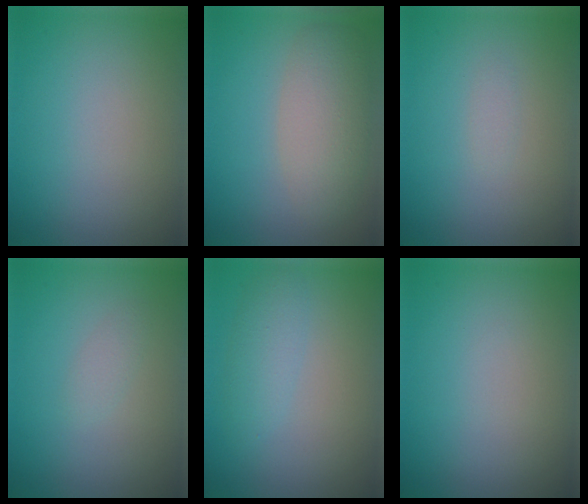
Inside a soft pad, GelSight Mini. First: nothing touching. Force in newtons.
{"total": 4.5, "press": 4.5, "slide": 0.2}
{"total": 0.5, "press": 0.5, "slide": 0.0}
{"total": 0.9, "press": 0.9, "slide": 0.0}
{"total": 2.1, "press": 2.1, "slide": 0.1}
{"total": 0.0}